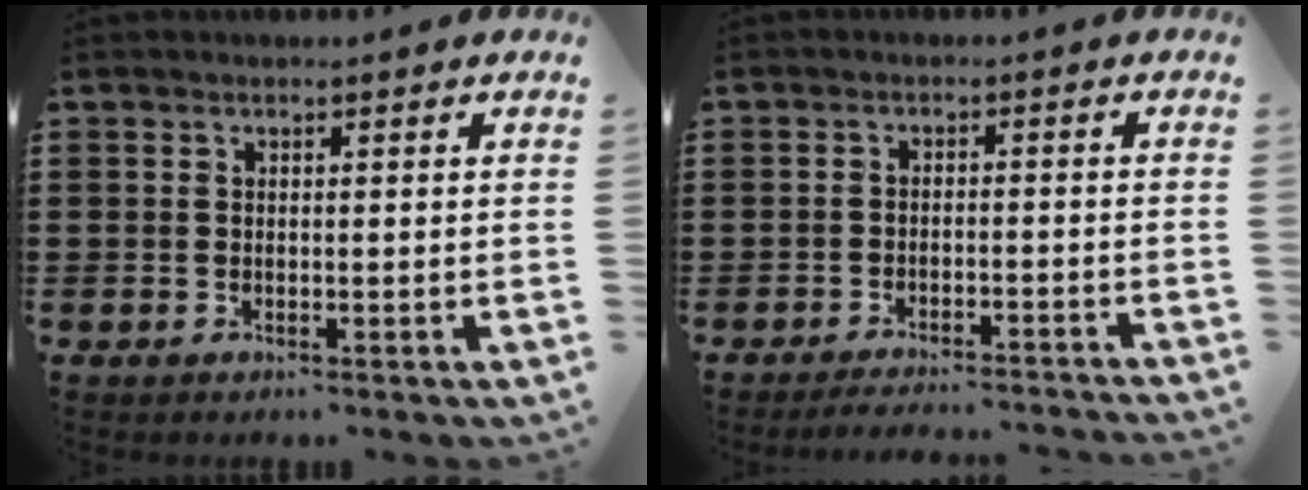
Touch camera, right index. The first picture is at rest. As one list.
[{"total": 2.9, "force": [-2.8, -0.3, 0.3], "torque": [-0.009, -0.004, -0.058]}]